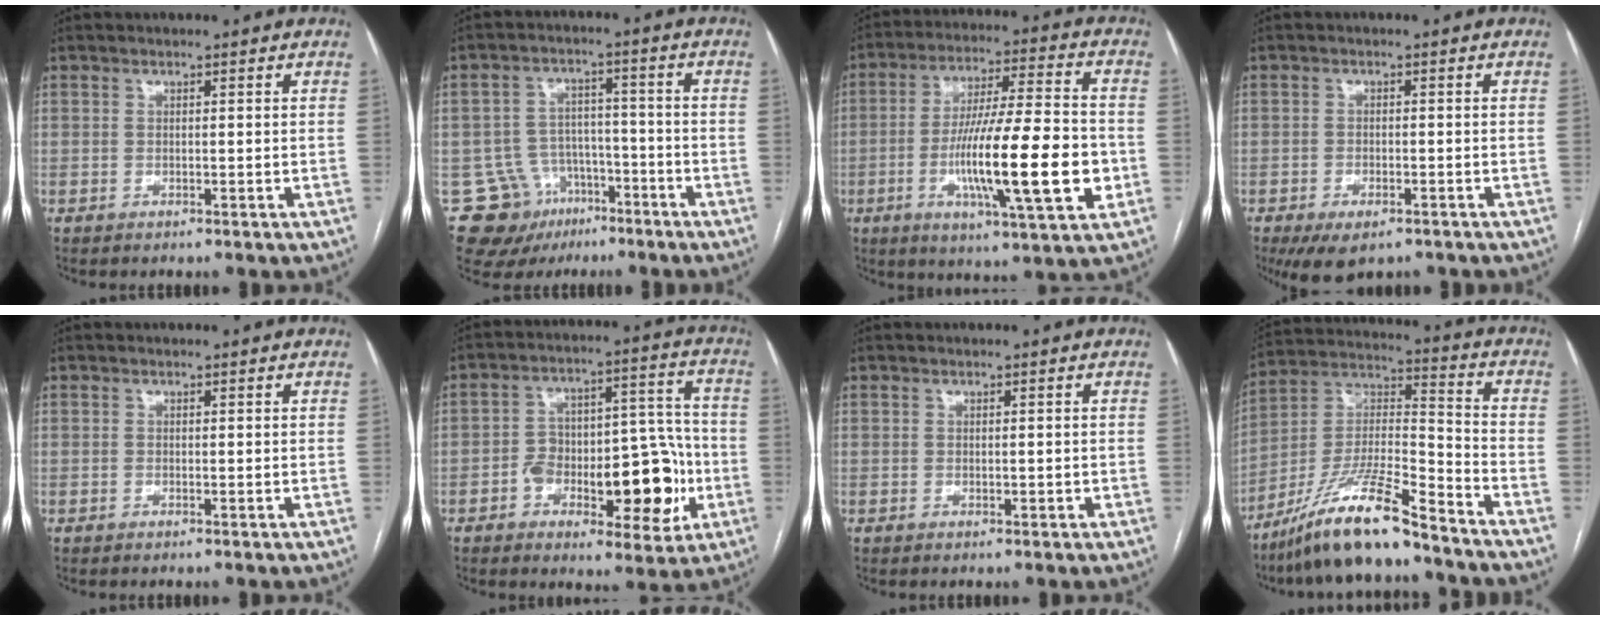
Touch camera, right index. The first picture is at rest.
{"total": 11.5, "force": [-6.6, 9.0, 2.6], "torque": [-0.044, 0.039, -0.093]}
{"total": 18.8, "force": [-4.2, 2.0, 18.2], "torque": [-0.302, -0.006, -0.066]}
{"total": 5.9, "force": [-4.0, 2.6, 3.5], "torque": [-0.057, -0.007, -0.060]}
{"total": 0.0}
{"total": 16.4, "force": [-5.1, 6.9, 14.0], "torque": [-0.193, 0.036, -0.065]}
{"total": 1.0, "force": [-0.1, 0.4, 0.9], "torque": [-0.015, -0.002, 0.001]}
{"total": 15.8, "force": [-12.1, 1.4, 10.1], "torque": [-0.192, -0.001, -0.216]}